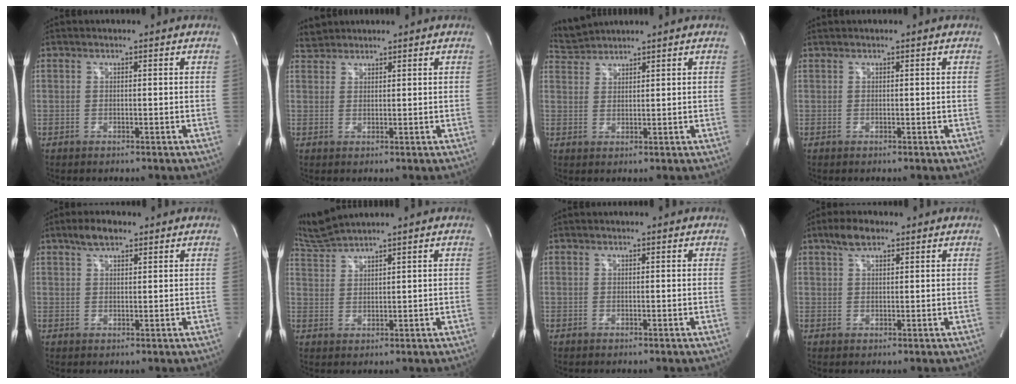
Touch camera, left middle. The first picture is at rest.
{"total": 2.3, "force": [2.1, 0.6, -0.5], "torque": [0.002, 0.015, 0.042]}
{"total": 3.3, "force": [3.2, -0.3, -0.7], "torque": [-0.003, 0.015, 0.072]}
{"total": 0.0}
{"total": 3.7, "force": [2.6, 1.5, 2.1], "torque": [-0.045, 0.009, 0.048]}
{"total": 4.5, "force": [4.2, -1.5, 0.6], "torque": [-0.028, 0.004, 0.093]}
{"total": 0.0}
{"total": 3.7, "force": [2.5, 1.5, 2.3], "torque": [-0.050, 0.010, 0.048]}